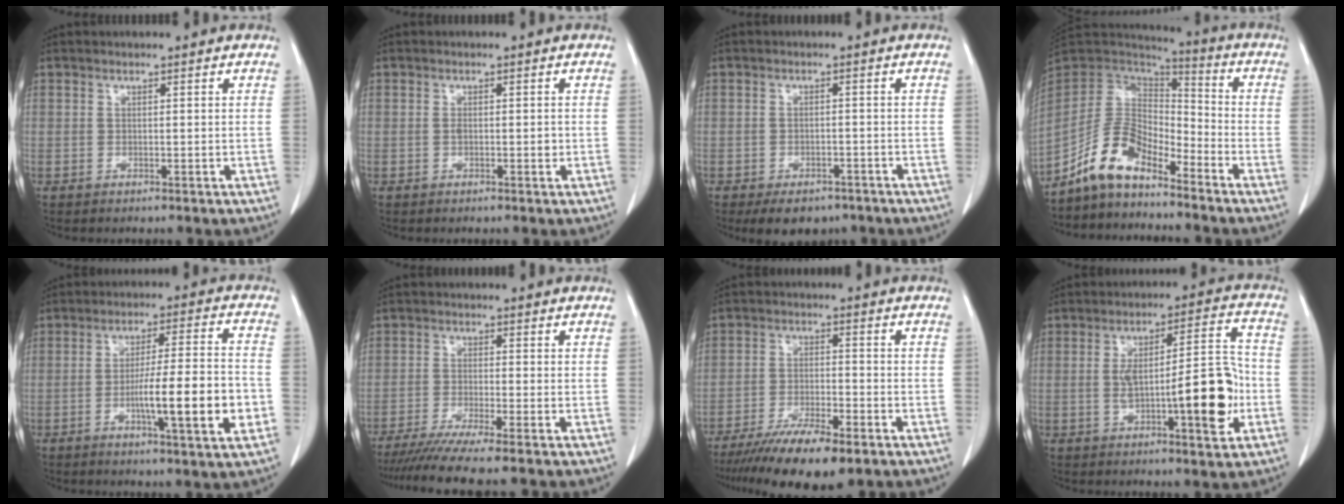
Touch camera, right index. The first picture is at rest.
{"total": 1.5, "force": [-0.2, 0.6, 1.3], "torque": [-0.024, 0.001, -0.001]}
{"total": 7.2, "force": [-5.5, 3.6, 3.0], "torque": [-0.038, 0.001, -0.079]}
{"total": 10.4, "force": [-7.7, 4.3, 5.4], "torque": [-0.114, 0.029, -0.150]}
{"total": 14.5, "force": [-3.9, 0.9, 13.9], "torque": [-0.222, 0.001, -0.062]}
{"total": 9.1, "force": [-7.6, -1.3, 4.8], "torque": [-0.063, -0.026, -0.121]}
{"total": 11.0, "force": [-7.9, 2.1, 7.3], "torque": [-0.122, -0.024, -0.133]}
{"total": 13.9, "force": [-2.7, 2.6, 13.4], "torque": [-0.200, 0.019, -0.035]}